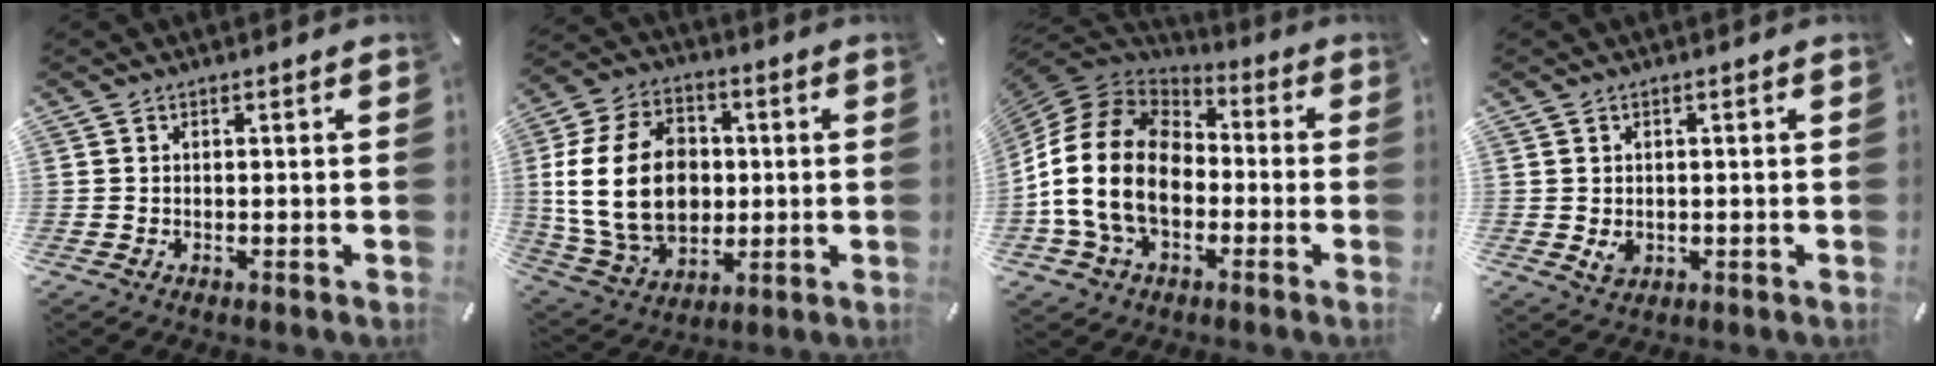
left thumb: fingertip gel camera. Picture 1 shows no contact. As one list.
[{"total": 20.5, "force": [0.8, 15.4, 13.6], "torque": [-0.290, 0.004, 0.014]}, {"total": 18.4, "force": [-3.7, 13.5, 12.0], "torque": [-0.270, 0.027, -0.072]}, {"total": 2.9, "force": [-0.2, 2.5, 1.5], "torque": [-0.016, -0.005, -0.007]}]